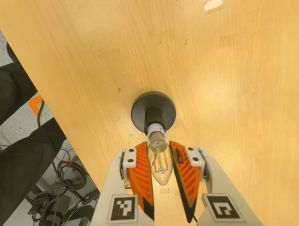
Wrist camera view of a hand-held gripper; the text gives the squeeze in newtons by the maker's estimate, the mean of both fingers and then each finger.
{"total": 13.4, "left": 12.9, "right": 13.9}